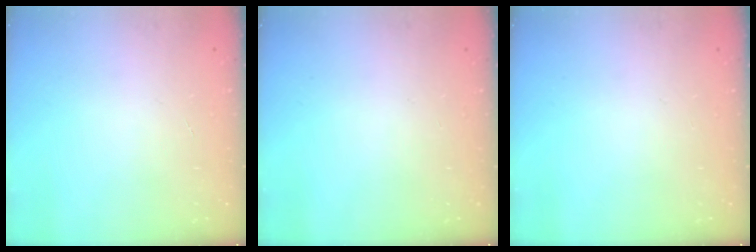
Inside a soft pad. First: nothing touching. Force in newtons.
{"total": 0.0}
{"total": 0.0}